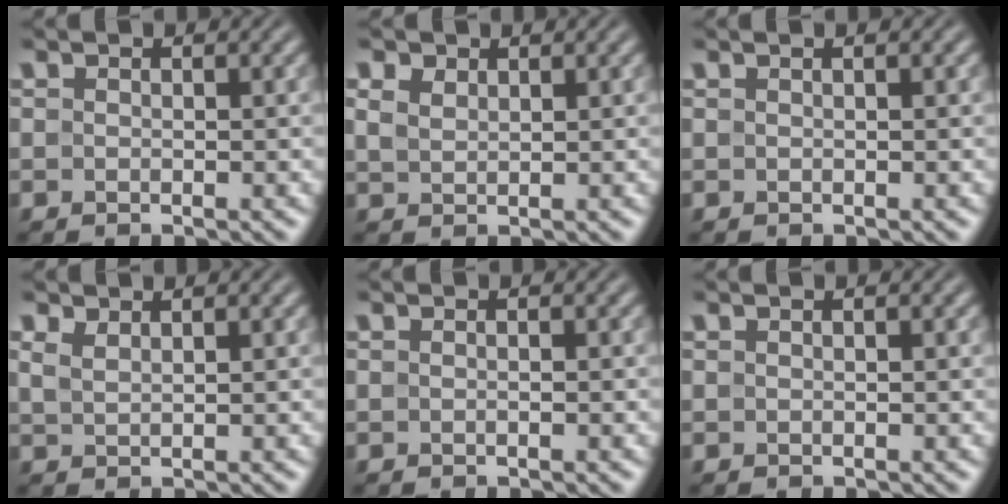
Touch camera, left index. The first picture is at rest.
{"total": 2.2, "force": [1.6, 1.2, 1.0], "torque": [-0.022, 0.003, 0.023]}
{"total": 1.0, "force": [0.5, 0.3, 0.9], "torque": [-0.011, 0.005, 0.001]}
{"total": 1.5, "force": [1.2, 0.4, 0.7], "torque": [-0.020, 0.001, 0.027]}
{"total": 0.6, "force": [0.0, 0.1, 0.6], "torque": [-0.009, -0.001, -0.004]}
{"total": 0.7, "force": [0.4, 0.2, 0.6], "torque": [-0.007, 0.006, 0.002]}